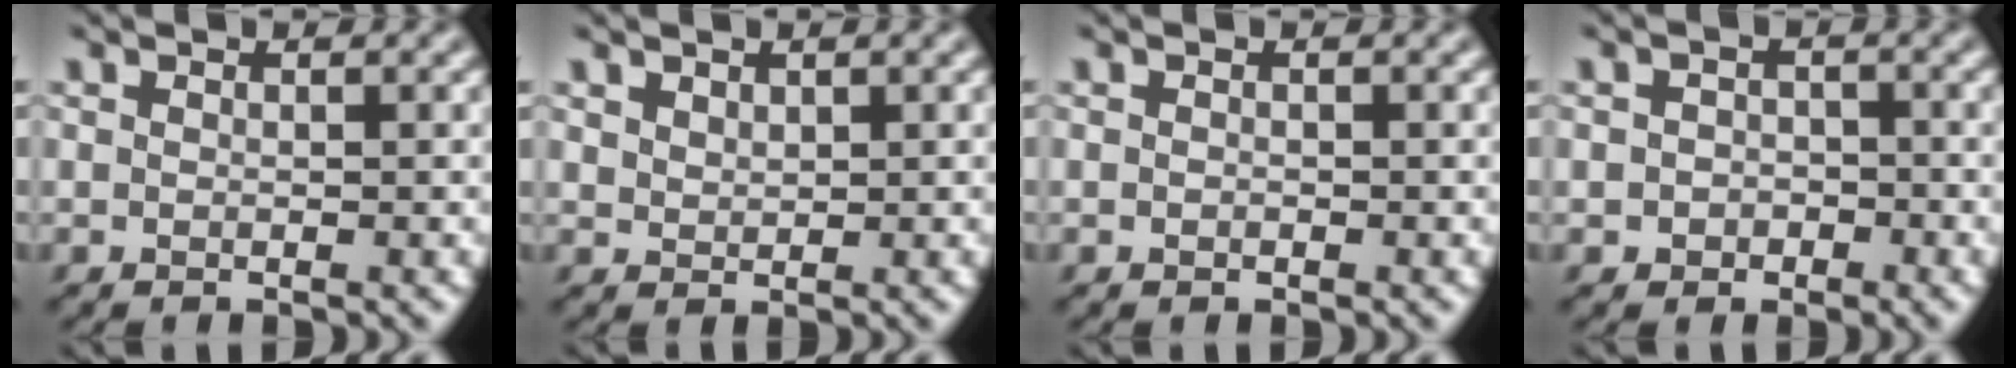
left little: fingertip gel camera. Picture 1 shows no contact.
{"total": 1.1, "force": [0.8, 0.7, 0.3], "torque": [-0.016, -0.003, 0.017]}
{"total": 0.0}
{"total": 1.8, "force": [-0.7, 1.5, 0.6], "torque": [0.004, 0.000, -0.018]}